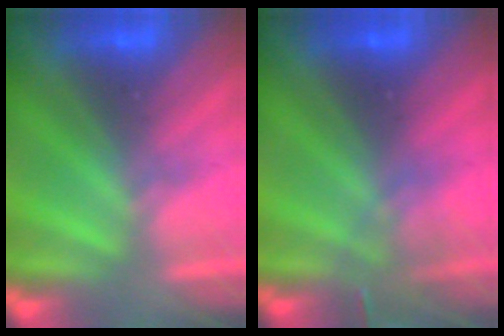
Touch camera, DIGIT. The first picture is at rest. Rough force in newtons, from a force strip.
{"total": 3.0}